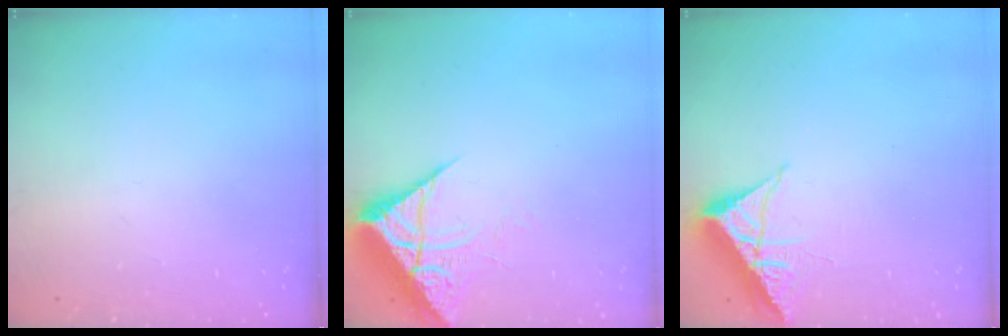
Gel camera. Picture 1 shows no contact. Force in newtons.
{"total": 7.2, "press": 7.1, "slide": 0.9}
{"total": 6.1, "press": 6.0, "slide": 0.7}